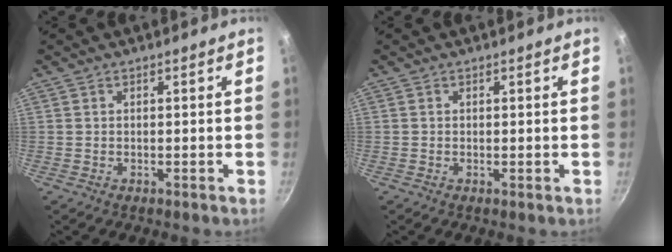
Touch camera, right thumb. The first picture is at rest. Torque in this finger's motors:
{"motor_torque": [0.30, -0.05, -0.25, -0.12, -0.02]}